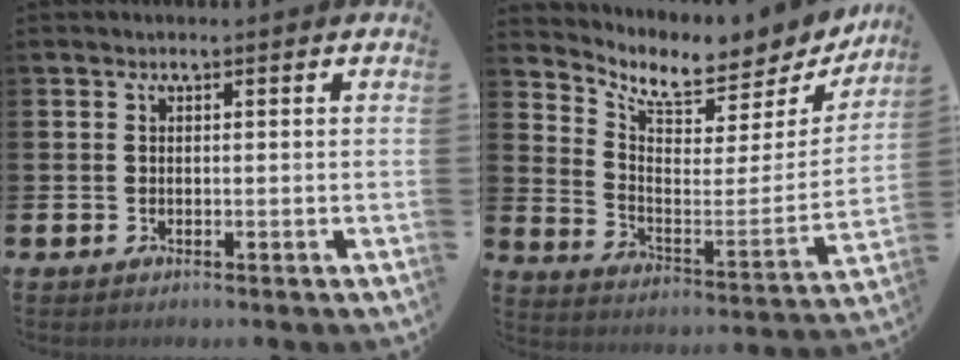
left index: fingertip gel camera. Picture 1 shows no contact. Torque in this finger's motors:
{"motor_torque": [0.80, -0.76, 0.12, 0.07]}